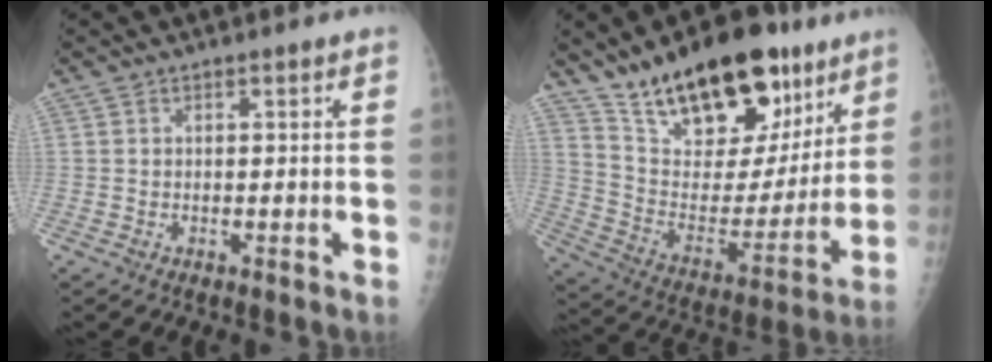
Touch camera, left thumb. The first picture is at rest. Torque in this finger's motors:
{"motor_torque": [0.82, 0.70, 1.37, -1.40, 0.13]}